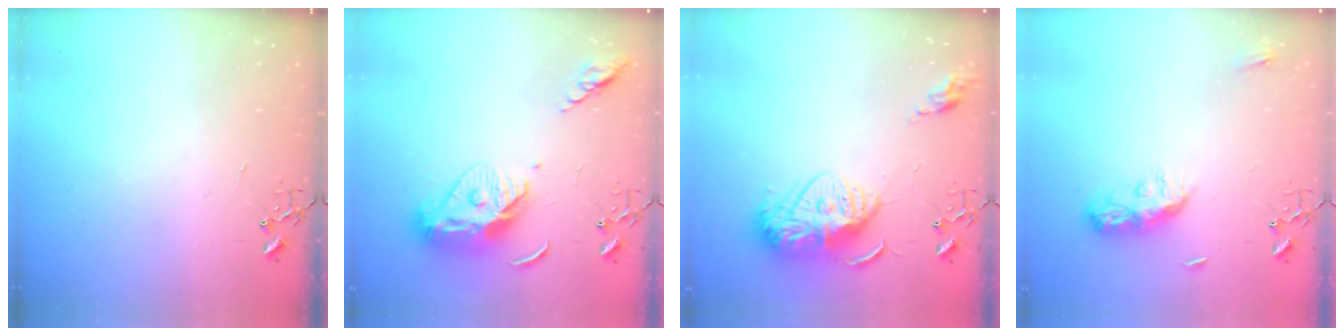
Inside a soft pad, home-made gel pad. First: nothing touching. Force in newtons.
{"total": 12.7, "press": 12.7, "slide": 0.9}
{"total": 15.5, "press": 15.4, "slide": 1.4}
{"total": 8.7, "press": 8.7, "slide": 0.4}